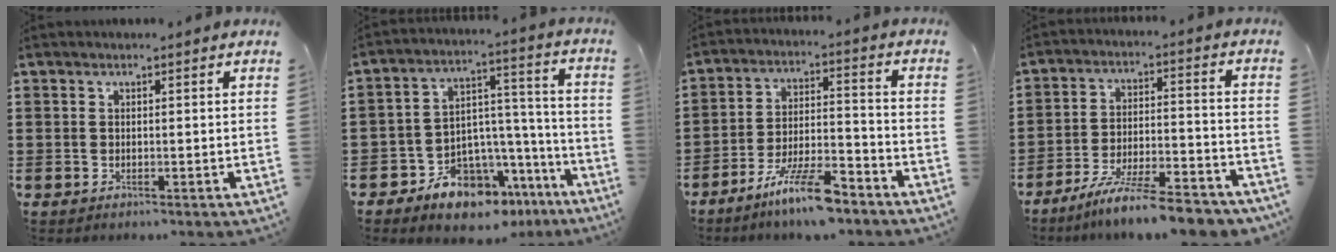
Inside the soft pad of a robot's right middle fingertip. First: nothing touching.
{"total": 9.8, "force": [-8.3, 4.7, 2.4], "torque": [-0.041, 0.035, -0.150]}
{"total": 9.4, "force": [-7.0, 1.6, 6.1], "torque": [-0.110, 0.013, -0.130]}
{"total": 9.7, "force": [-8.5, 0.2, 4.8], "torque": [-0.082, 0.011, -0.161]}